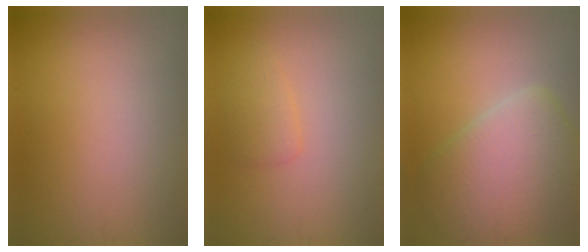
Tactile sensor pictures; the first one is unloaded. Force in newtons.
{"total": 1.5, "press": 1.5, "slide": 0.1}
{"total": 6.9, "press": 6.9, "slide": 0.5}